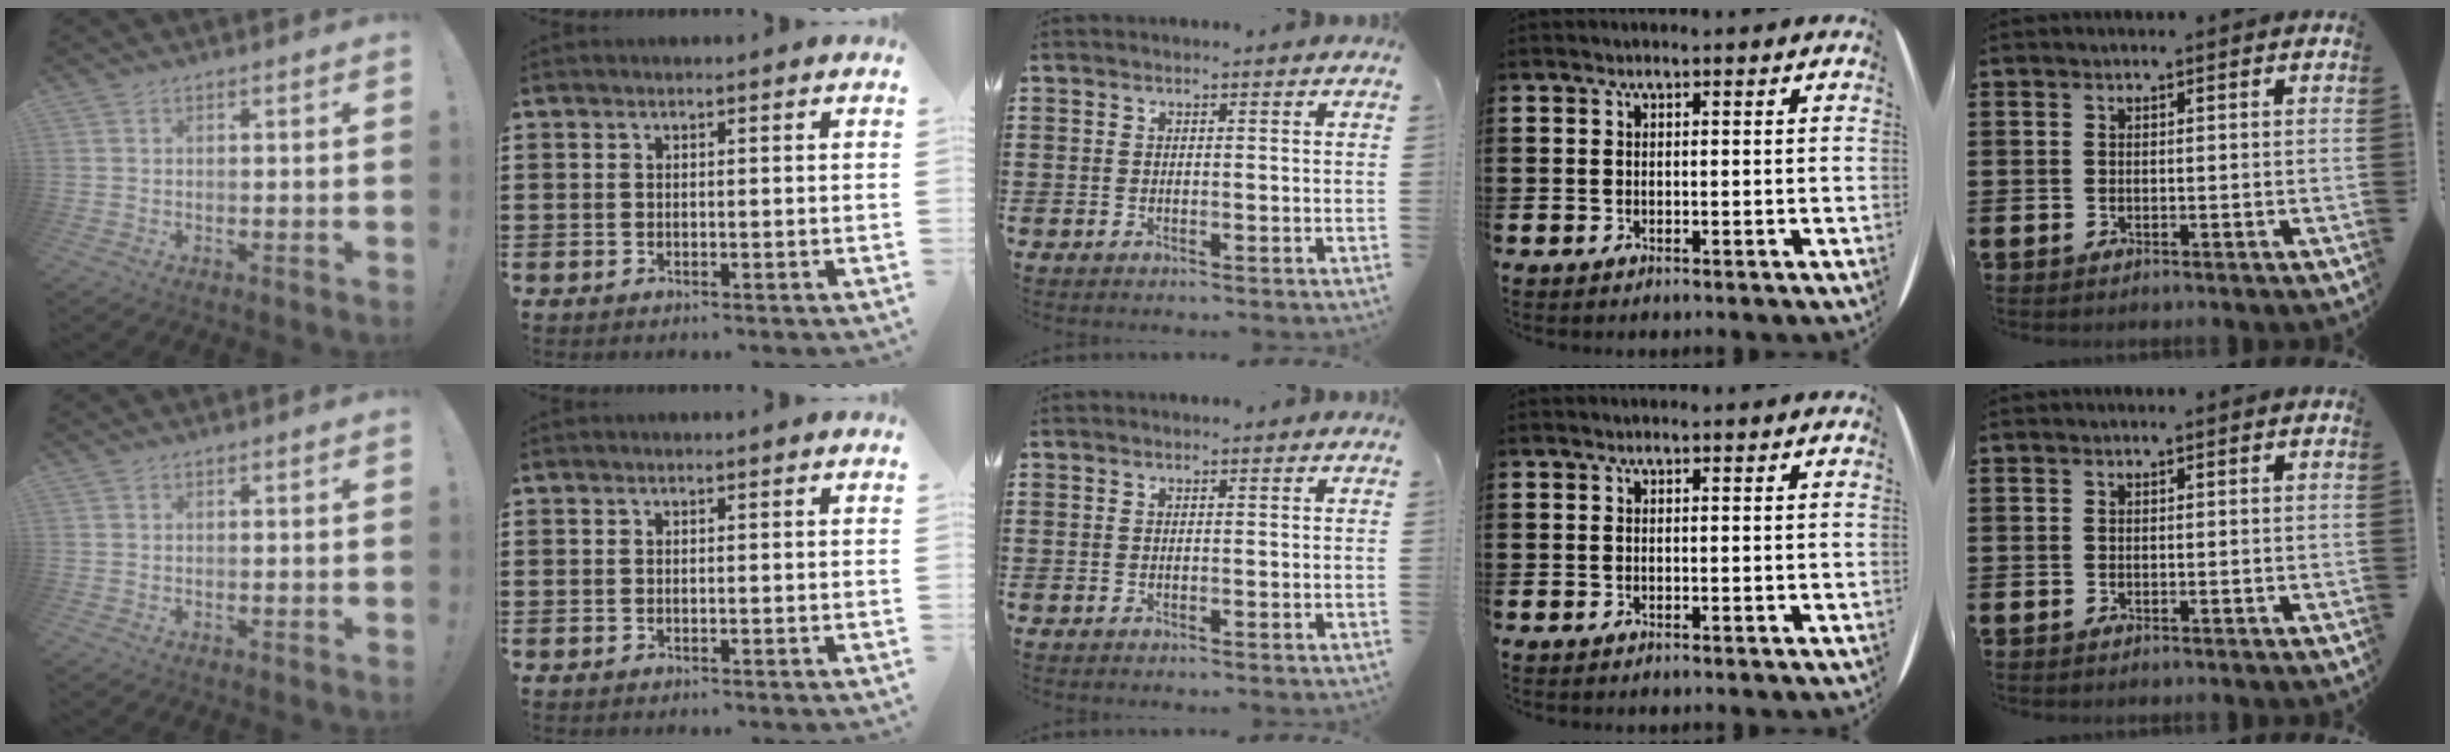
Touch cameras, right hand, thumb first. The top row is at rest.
{}